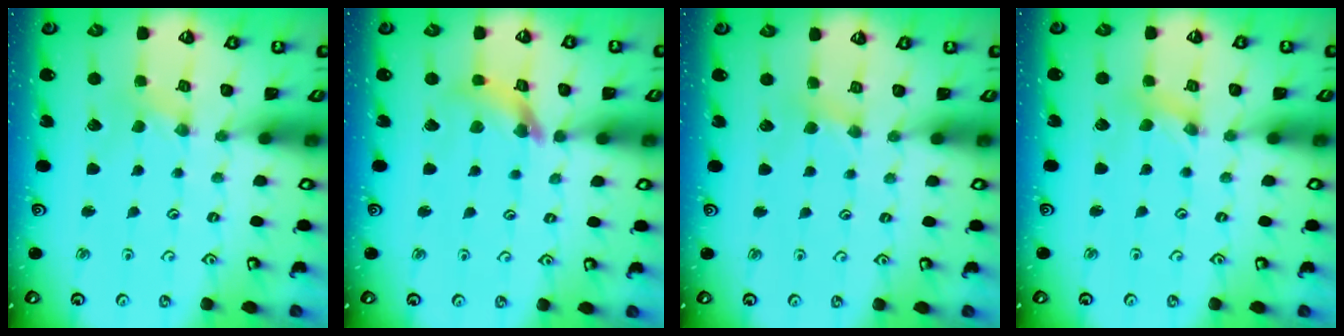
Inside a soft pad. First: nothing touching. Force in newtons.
{"total": 8.0, "press": 7.9, "slide": 0.8}
{"total": 1.9, "press": 1.9, "slide": 0.4}
{"total": 1.1, "press": 1.1, "slide": 0.2}